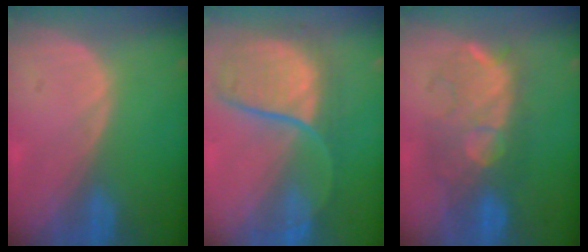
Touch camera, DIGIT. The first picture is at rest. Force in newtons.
{"total": 10.2, "press": 9.5, "slide": 3.9}
{"total": 9.0, "press": 9.0, "slide": 1.2}